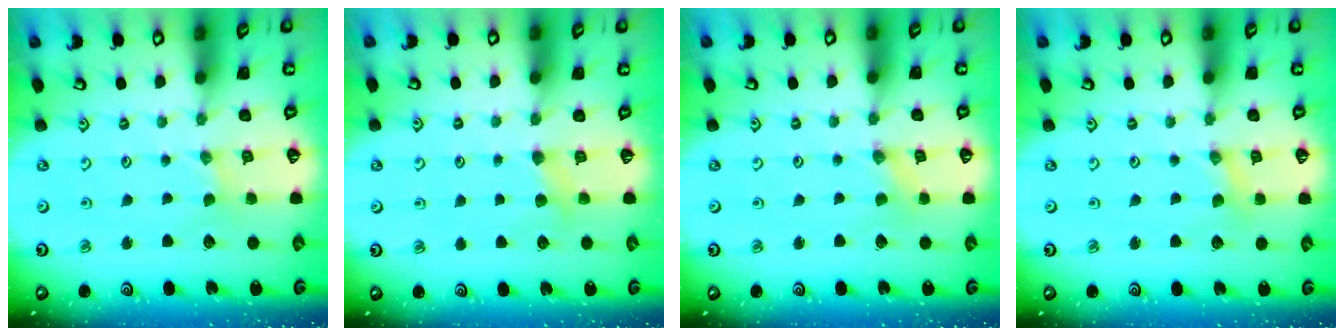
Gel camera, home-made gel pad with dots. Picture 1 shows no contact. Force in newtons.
{"total": 4.9, "press": 4.9, "slide": 0.5}
{"total": 0.7, "press": 0.6, "slide": 0.1}
{"total": 1.5, "press": 1.4, "slide": 0.2}